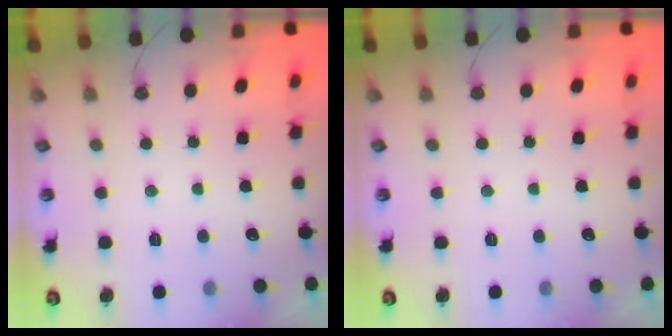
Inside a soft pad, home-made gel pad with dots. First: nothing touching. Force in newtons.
{"total": 0.0}